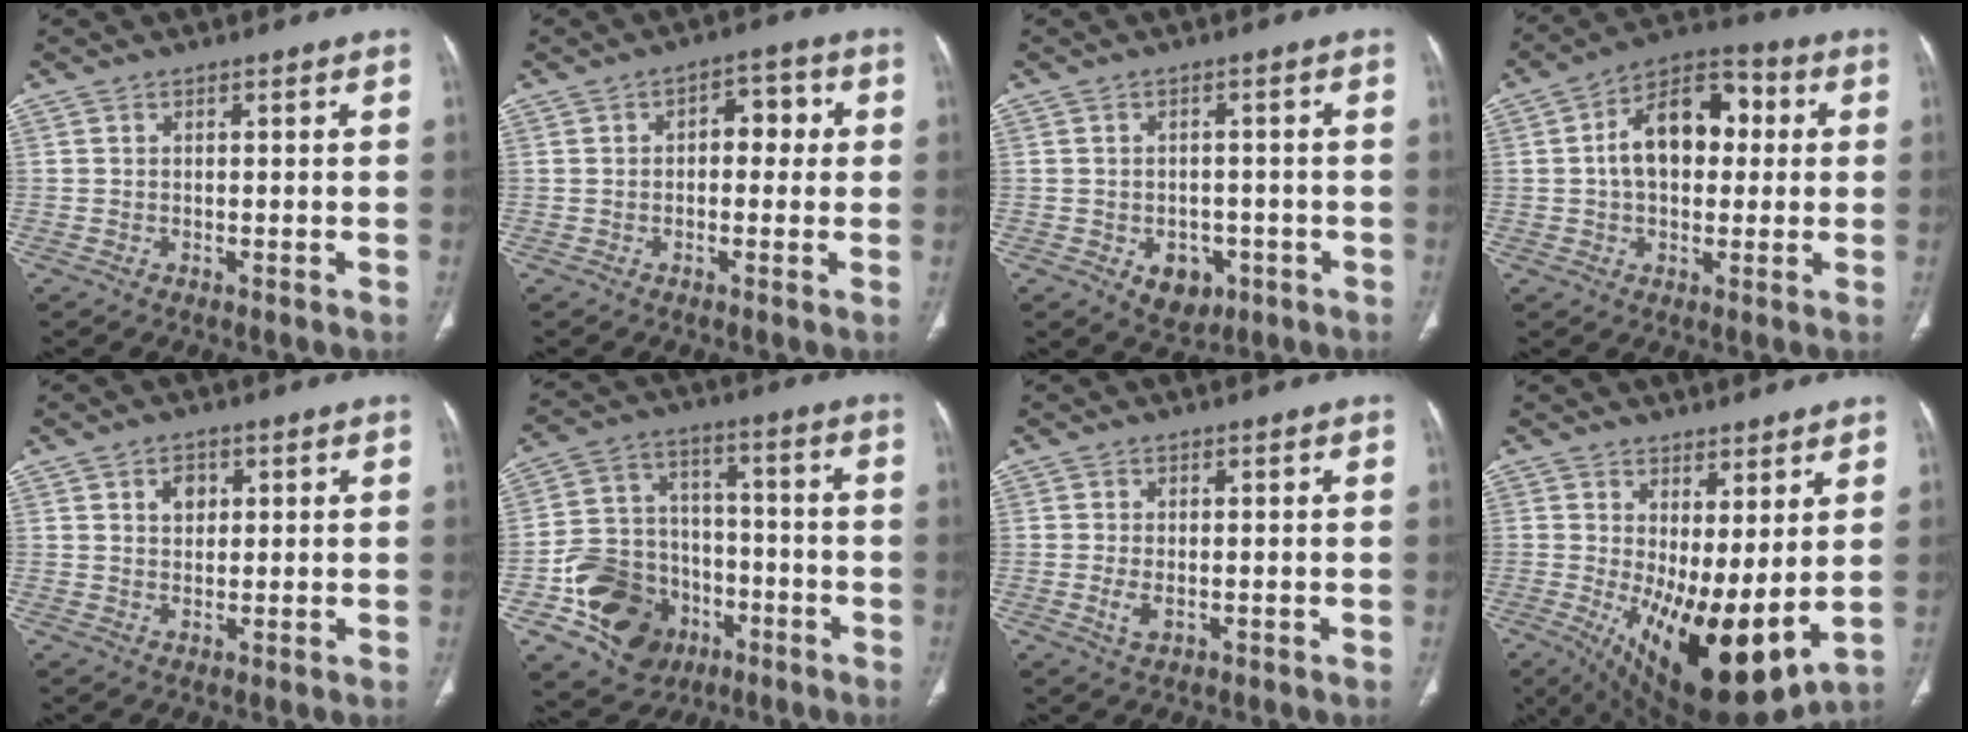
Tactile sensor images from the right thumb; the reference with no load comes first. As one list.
[{"total": 5.7, "force": [0.5, 3.5, 4.5], "torque": [-0.032, 0.019, 0.000]}, {"total": 5.7, "force": [-2.2, 4.3, 3.1], "torque": [-0.019, 0.012, -0.019]}, {"total": 14.3, "force": [1.7, 9.1, 10.9], "torque": [-0.147, 0.032, 0.017]}, {"total": 3.3, "force": [1.3, 2.4, 1.8], "torque": [-0.013, -0.005, 0.021]}, {"total": 18.5, "force": [-7.5, 14.6, 8.5], "torque": [-0.119, 0.067, -0.116]}, {"total": 2.5, "force": [-0.5, 1.3, 2.0], "torque": [-0.046, -0.006, -0.008]}, {"total": 17.0, "force": [0.3, 6.4, 15.7], "torque": [-0.265, -0.038, 0.027]}]